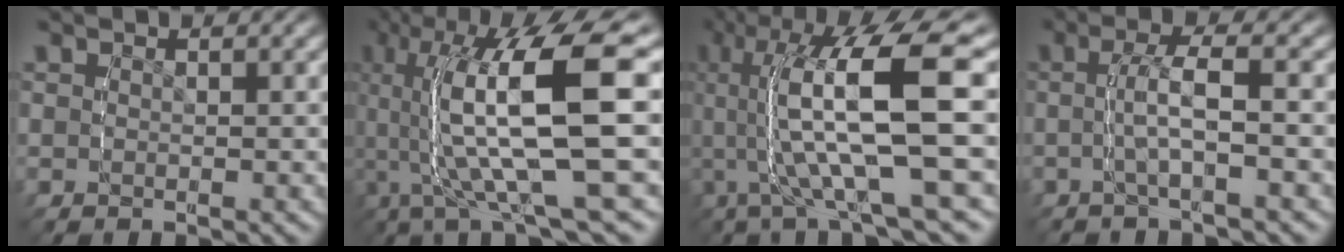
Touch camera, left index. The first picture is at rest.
{"total": 12.2, "force": [0.9, 4.4, 11.3], "torque": [-0.204, 0.012, 0.009]}
{"total": 11.1, "force": [1.7, 3.8, 10.3], "torque": [-0.191, 0.011, 0.019]}
{"total": 3.0, "force": [-0.8, 0.1, 2.9], "torque": [-0.057, 0.013, -0.021]}